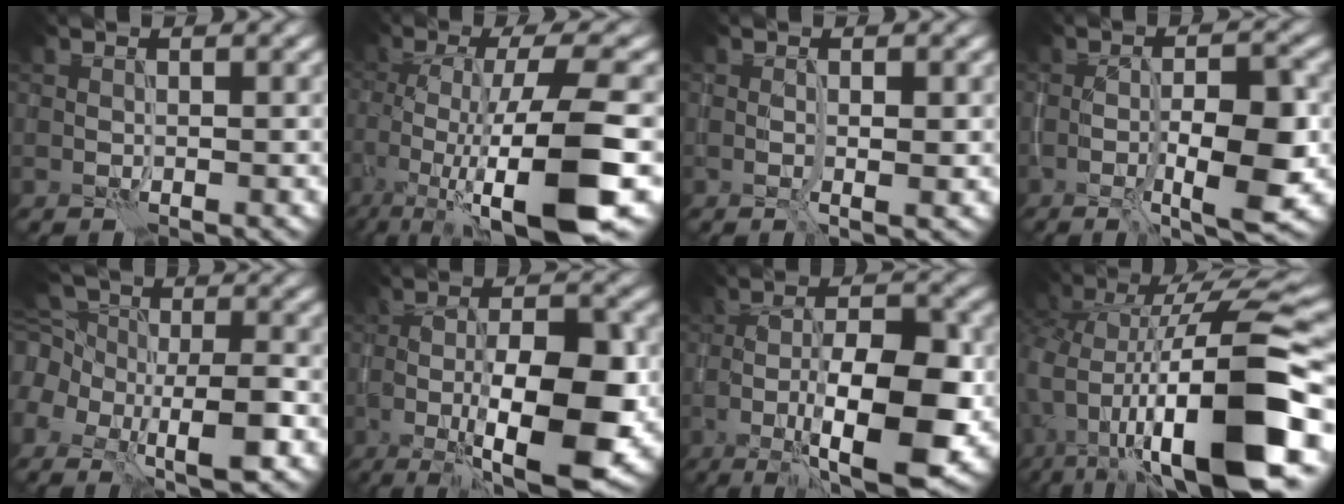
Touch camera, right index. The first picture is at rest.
{"total": 12.1, "force": [-4.5, 3.1, 10.8], "torque": [-0.184, -0.006, -0.074]}
{"total": 1.2, "force": [0.1, 0.3, 1.2], "torque": [-0.022, -0.006, 0.003]}
{"total": 6.4, "force": [-1.4, 1.6, 6.0], "torque": [-0.093, -0.004, -0.020]}
{"total": 8.8, "force": [-2.6, 5.2, 6.6], "torque": [-0.135, -0.007, -0.043]}
{"total": 11.8, "force": [-3.1, 4.0, 10.7], "torque": [-0.172, -0.002, -0.050]}
{"total": 11.3, "force": [-3.6, 3.8, 10.0], "torque": [-0.162, 0.001, -0.059]}
{"total": 14.9, "force": [-2.8, 5.6, 13.5], "torque": [-0.224, 0.001, -0.047]}